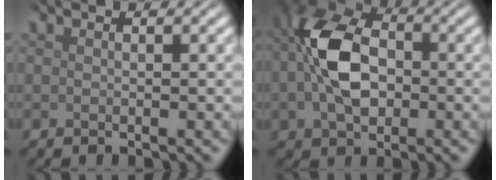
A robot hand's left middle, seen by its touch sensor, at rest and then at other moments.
{"total": 8.5, "force": [-0.3, 5.4, 6.6], "torque": [-0.140, 0.008, -0.017]}